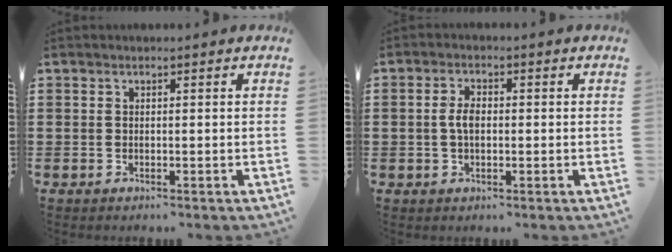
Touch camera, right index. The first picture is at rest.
{"total": 3.2, "force": [-0.1, 1.6, 2.8], "torque": [-0.061, 0.004, -0.006]}